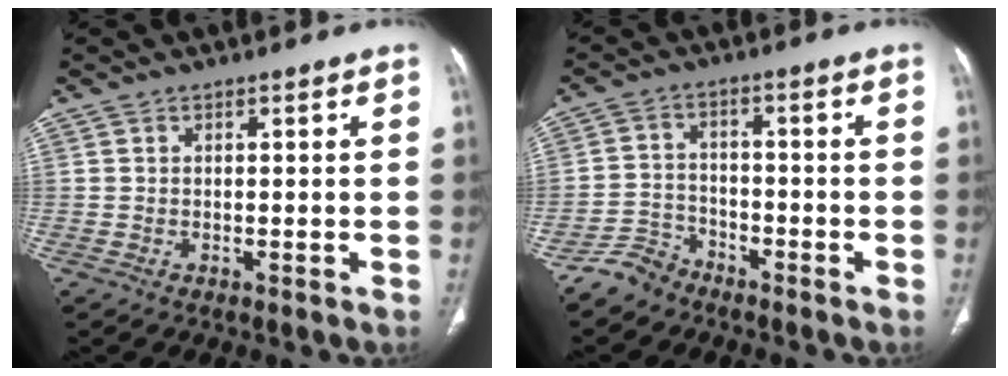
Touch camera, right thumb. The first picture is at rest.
{"total": 5.1, "force": [-4.3, 2.7, 0.1], "torque": [0.008, 0.027, -0.091]}